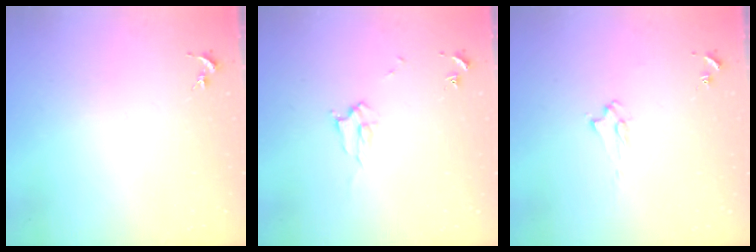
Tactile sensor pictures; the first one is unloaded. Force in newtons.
{"total": 2.3, "press": 2.3, "slide": 0.3}
{"total": 2.0, "press": 2.0, "slide": 0.3}